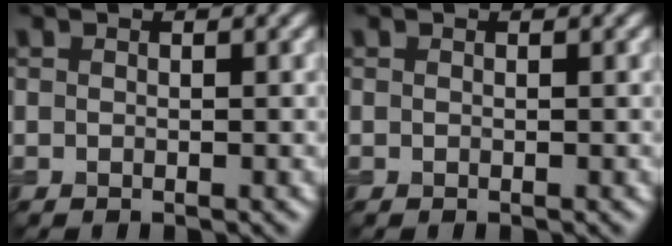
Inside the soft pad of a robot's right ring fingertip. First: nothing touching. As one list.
[{"total": 0.0}]